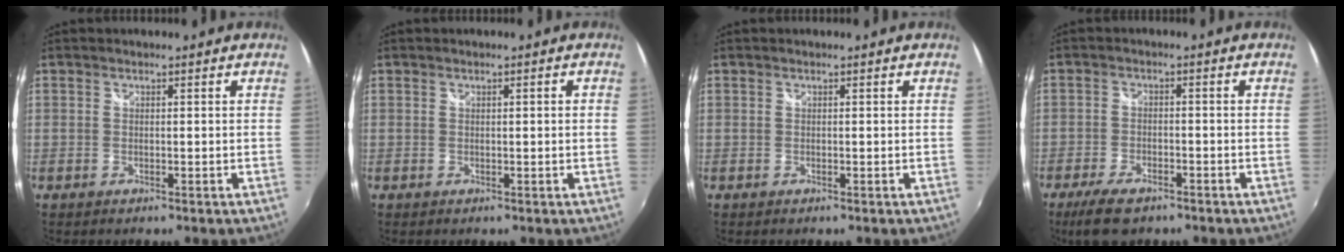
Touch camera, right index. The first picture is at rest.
{"total": 1.3, "force": [0.1, -0.1, 1.3], "torque": [-0.016, 0.002, 0.000]}
{"total": 0.0}
{"total": 7.6, "force": [-5.6, 3.0, 4.1], "torque": [-0.106, -0.013, -0.099]}